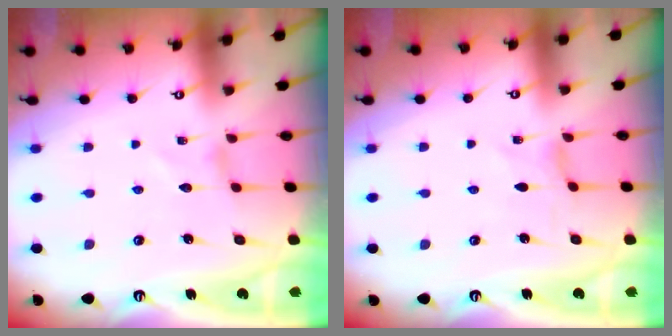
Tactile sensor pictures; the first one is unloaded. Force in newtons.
{"total": 0.0}